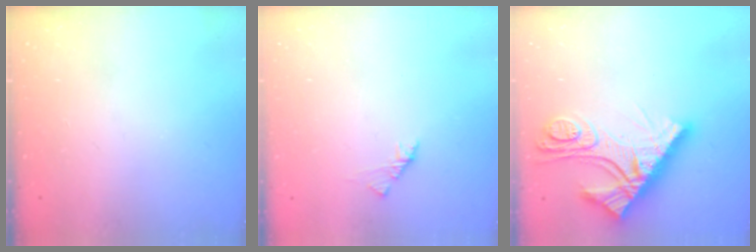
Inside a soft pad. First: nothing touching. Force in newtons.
{"total": 1.7, "press": 1.6, "slide": 0.5}
{"total": 15.8, "press": 15.8, "slide": 0.6}